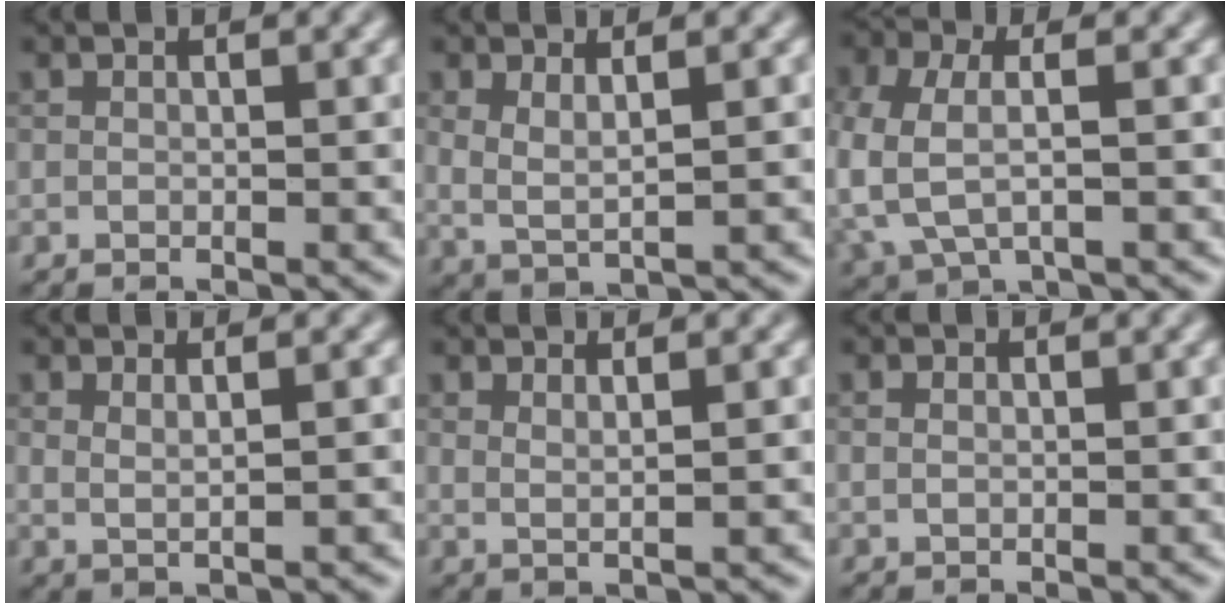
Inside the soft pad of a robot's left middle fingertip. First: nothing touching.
{"total": 2.3, "force": [0.9, 0.8, 2.0], "torque": [-0.038, -0.008, 0.021]}
{"total": 4.7, "force": [-0.8, 2.8, 3.7], "torque": [-0.101, -0.005, -0.015]}
{"total": 1.8, "force": [0.6, 0.7, 1.6], "torque": [-0.021, -0.002, 0.008]}
{"total": 1.7, "force": [0.9, 0.6, 1.3], "torque": [-0.015, -0.003, 0.011]}
{"total": 0.7, "force": [0.1, 0.6, 0.5], "torque": [-0.010, 0.001, 0.003]}